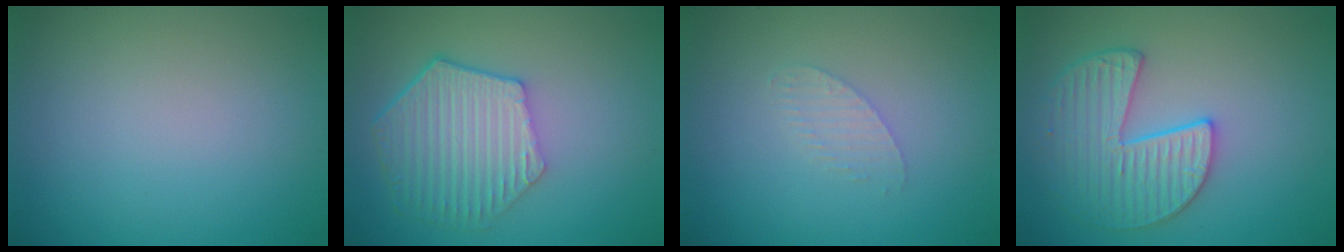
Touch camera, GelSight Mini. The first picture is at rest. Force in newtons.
{"total": 6.6, "press": 5.1, "slide": 4.2}
{"total": 1.4, "press": 1.4, "slide": 0.1}
{"total": 4.2, "press": 4.1, "slide": 1.0}